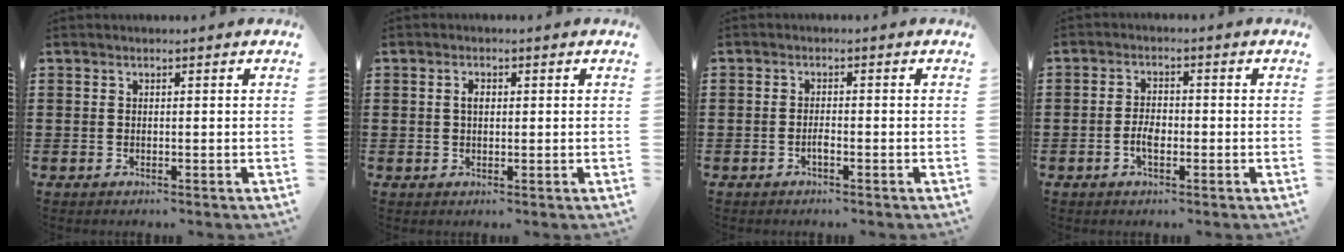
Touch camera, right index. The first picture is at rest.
{"total": 1.7, "force": [0.3, 1.0, 1.4], "torque": [-0.030, 0.007, 0.004]}
{"total": 1.3, "force": [-0.8, 0.2, 1.1], "torque": [-0.024, -0.006, -0.012]}
{"total": 3.2, "force": [-1.1, 1.4, 2.6], "torque": [-0.065, -0.005, -0.022]}